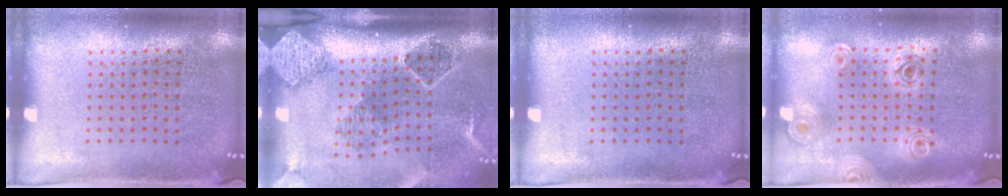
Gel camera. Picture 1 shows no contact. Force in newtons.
{"total": 2.8, "press": 2.0, "slide": 1.9}
{"total": 0.0}
{"total": 0.8, "press": 0.8, "slide": 0.1}